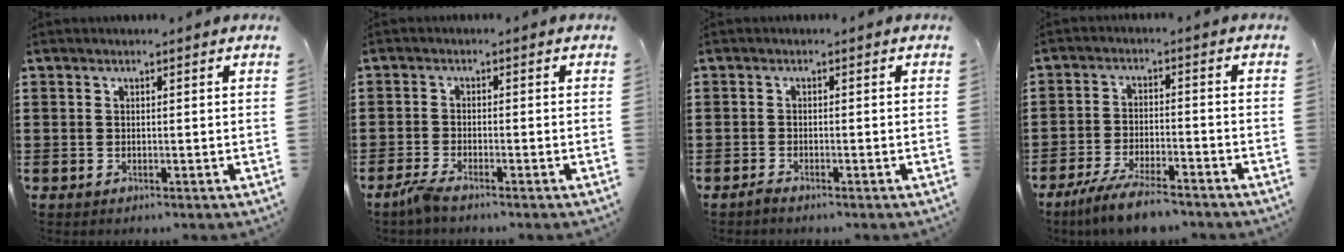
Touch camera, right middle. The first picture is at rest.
{"total": 2.4, "force": [-1.9, 0.2, 1.5], "torque": [-0.039, -0.003, -0.039]}
{"total": 0.9, "force": [-0.8, 0.1, 0.3], "torque": [-0.009, -0.004, -0.015]}
{"total": 6.4, "force": [-5.4, 0.8, 3.3], "torque": [-0.071, -0.005, -0.104]}